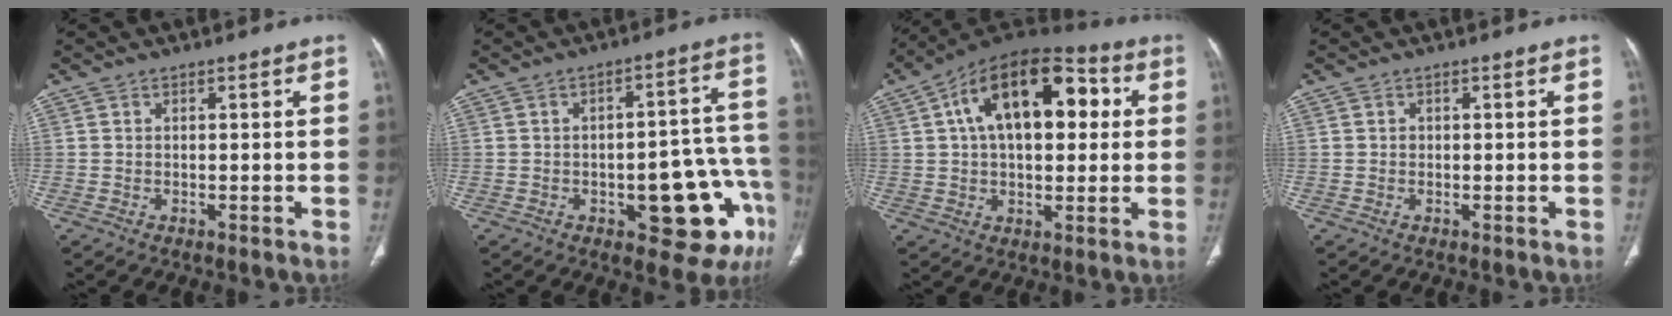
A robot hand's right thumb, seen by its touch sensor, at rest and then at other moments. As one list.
[{"total": 15.8, "force": [-5.7, 6.4, 13.3], "torque": [-0.115, 0.045, -0.058]}, {"total": 20.3, "force": [4.8, 11.2, 16.2], "torque": [-0.223, 0.026, 0.064]}, {"total": 0.5, "force": [0.0, 0.5, 0.2], "torque": [0.001, 0.002, 0.000]}]